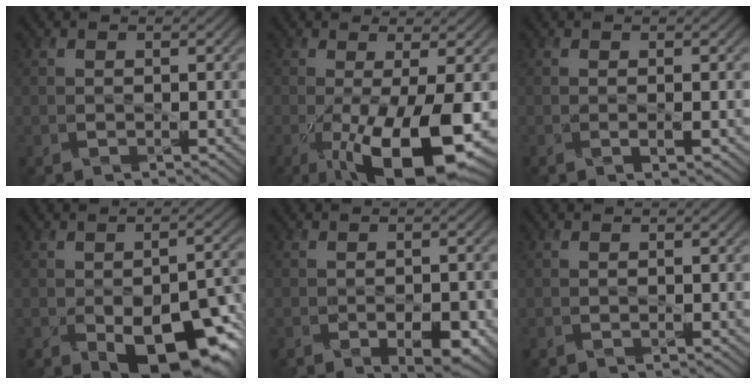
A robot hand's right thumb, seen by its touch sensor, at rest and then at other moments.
{"total": 12.3, "force": [-4.0, 3.1, 11.2], "torque": [-0.178, -0.017, -0.056]}
{"total": 0.9, "force": [-0.3, 0.0, 0.9], "torque": [-0.014, -0.001, -0.007]}
{"total": 13.0, "force": [-5.4, 6.2, 10.0], "torque": [-0.137, -0.024, -0.080]}
{"total": 4.4, "force": [-2.0, 1.8, 3.5], "torque": [-0.049, -0.006, -0.029]}
{"total": 0.0}